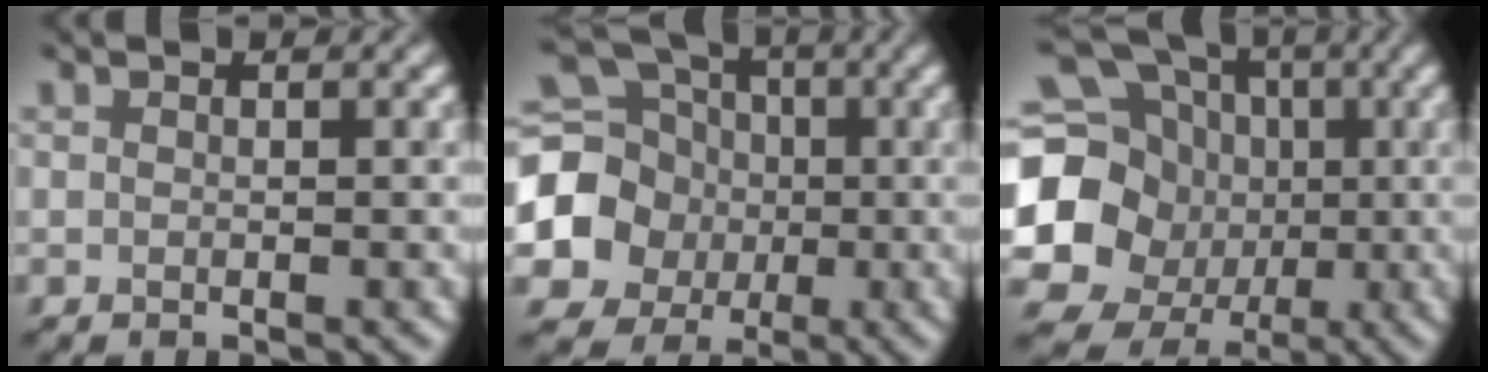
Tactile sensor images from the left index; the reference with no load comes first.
{"total": 8.6, "force": [-1.4, 8.0, 2.9], "torque": [-0.073, -0.017, -0.046]}
{"total": 17.4, "force": [-0.9, 16.1, 6.5], "torque": [-0.169, 0.008, -0.041]}